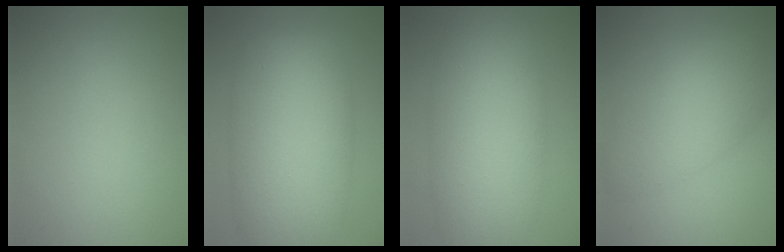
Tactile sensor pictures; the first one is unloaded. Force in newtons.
{"total": 12.3, "press": 12.3, "slide": 0.4}
{"total": 10.5, "press": 10.5, "slide": 0.2}
{"total": 5.8, "press": 5.8, "slide": 0.2}